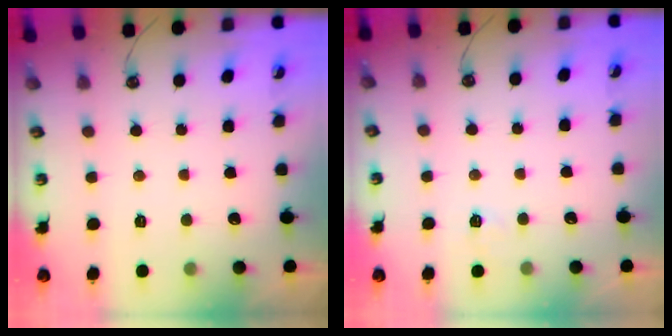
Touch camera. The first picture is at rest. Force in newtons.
{"total": 2.8, "press": 2.8, "slide": 0.4}